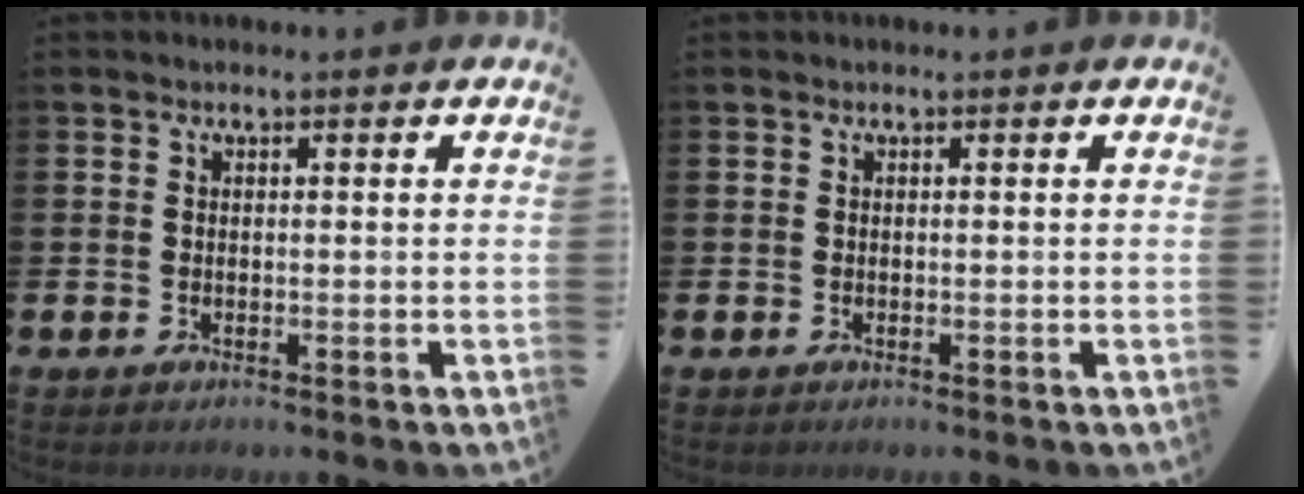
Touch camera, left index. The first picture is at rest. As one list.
[{"total": 0.0}]